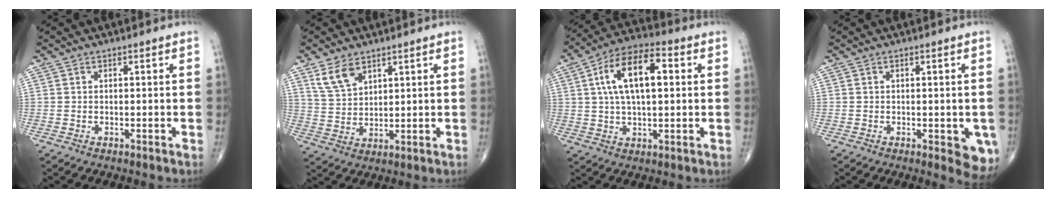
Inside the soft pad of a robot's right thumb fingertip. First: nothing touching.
{"total": 6.2, "force": [3.9, 3.4, 3.3], "torque": [-0.057, -0.018, 0.087]}
{"total": 14.3, "force": [3.1, 6.7, 12.3], "torque": [-0.212, 0.020, 0.050]}
{"total": 5.9, "force": [-1.6, 2.3, 5.2], "torque": [-0.038, -0.008, -0.018]}